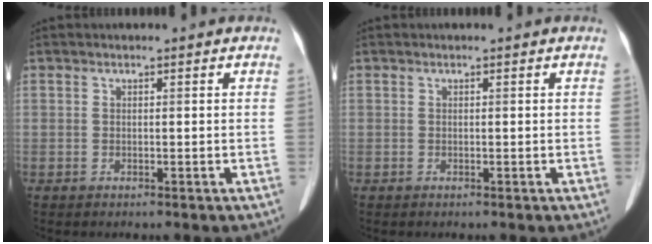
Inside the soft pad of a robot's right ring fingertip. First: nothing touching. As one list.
[{"total": 0.0}]